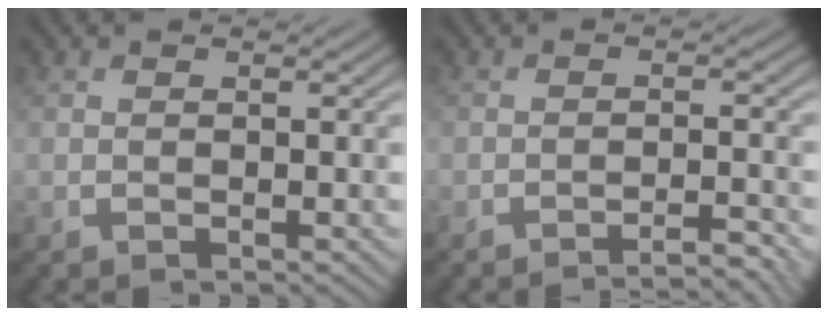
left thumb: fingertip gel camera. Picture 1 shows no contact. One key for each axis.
{"total": 3.6, "fx": -2.9, "fy": 0.3, "fz": 2.2, "tx": -0.027, "ty": 0.016, "tz": -0.054}